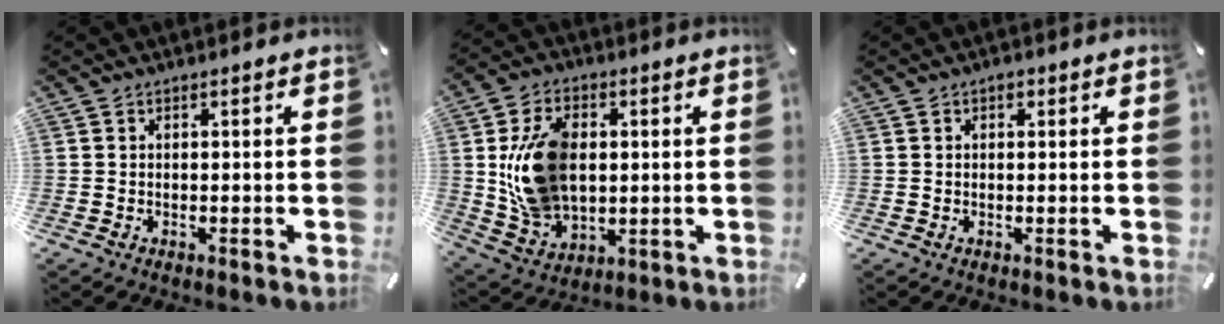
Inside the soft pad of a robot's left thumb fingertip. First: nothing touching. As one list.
[{"total": 15.8, "force": [1.8, 11.7, 10.6], "torque": [-0.217, 0.007, 0.034]}, {"total": 1.2, "force": [0.3, 0.9, 0.7], "torque": [-0.013, 0.007, 0.005]}]